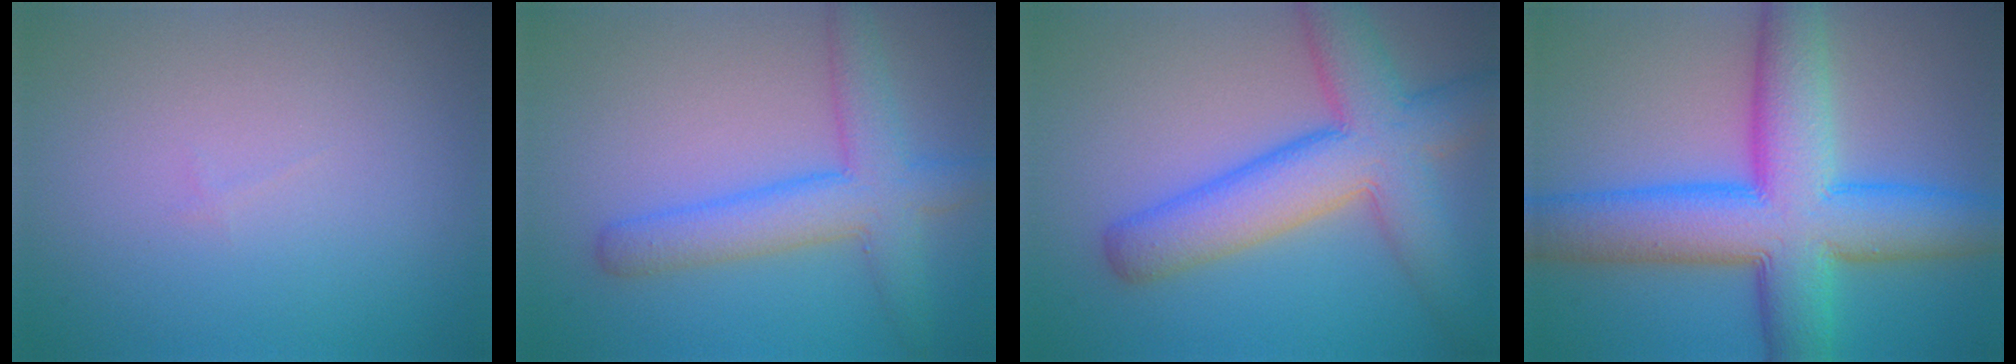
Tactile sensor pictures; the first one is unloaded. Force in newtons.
{"total": 4.3, "press": 4.3, "slide": 0.2}
{"total": 8.3, "press": 8.3, "slide": 0.3}
{"total": 11.9, "press": 11.9, "slide": 0.4}